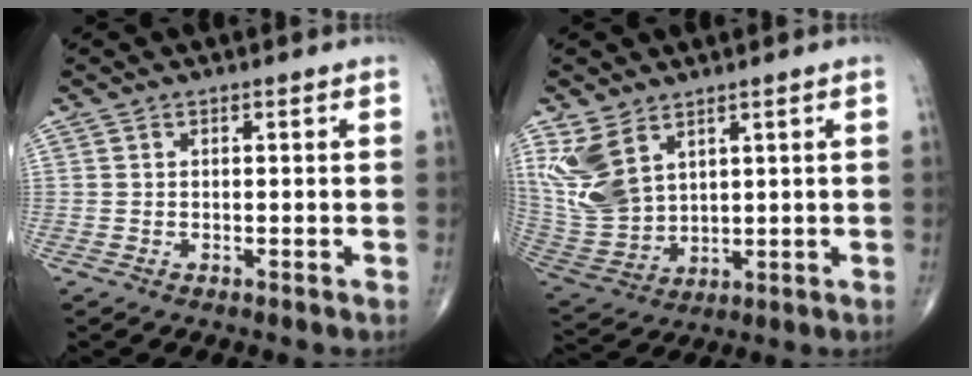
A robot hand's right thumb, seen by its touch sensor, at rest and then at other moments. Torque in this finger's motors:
{"motor_torque": [0.09, 0.28, 0.81, 0.79, 0.10]}